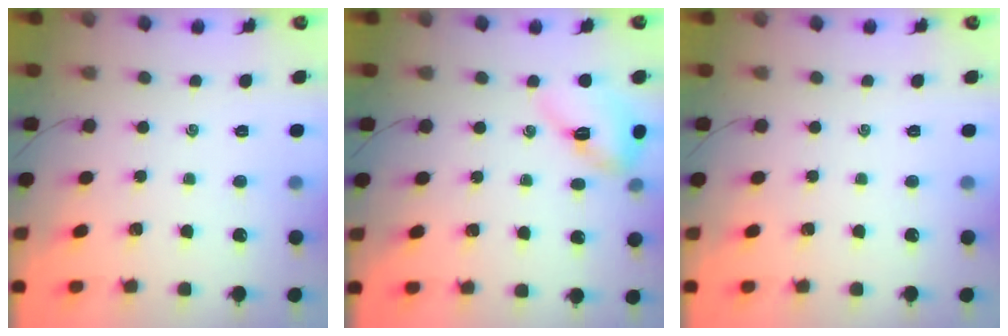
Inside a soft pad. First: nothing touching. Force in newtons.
{"total": 10.5, "press": 10.4, "slide": 1.1}
{"total": 0.0}